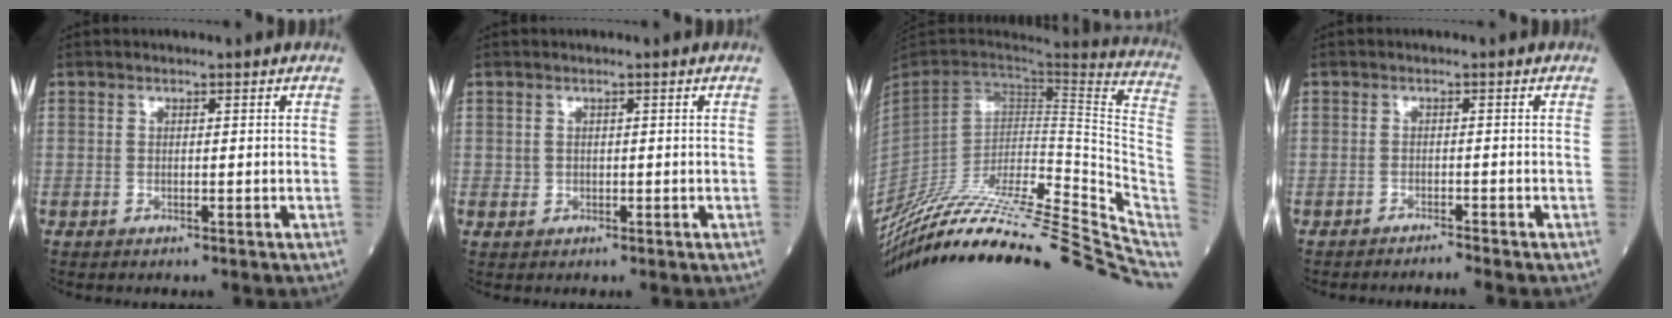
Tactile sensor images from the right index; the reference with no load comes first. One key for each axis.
{"total": 0.8, "fx": 0.1, "fy": 0.8, "fz": 0.1, "tx": 0.000, "ty": 0.002, "tz": 0.005}
{"total": 37.3, "fx": -31.5, "fy": 5.4, "fz": 19.3, "tx": -0.230, "ty": -0.045, "tz": -0.448}
{"total": 1.8, "fx": -1.6, "fy": -0.9, "fz": 0.1, "tx": -0.001, "ty": -0.002, "tz": -0.023}